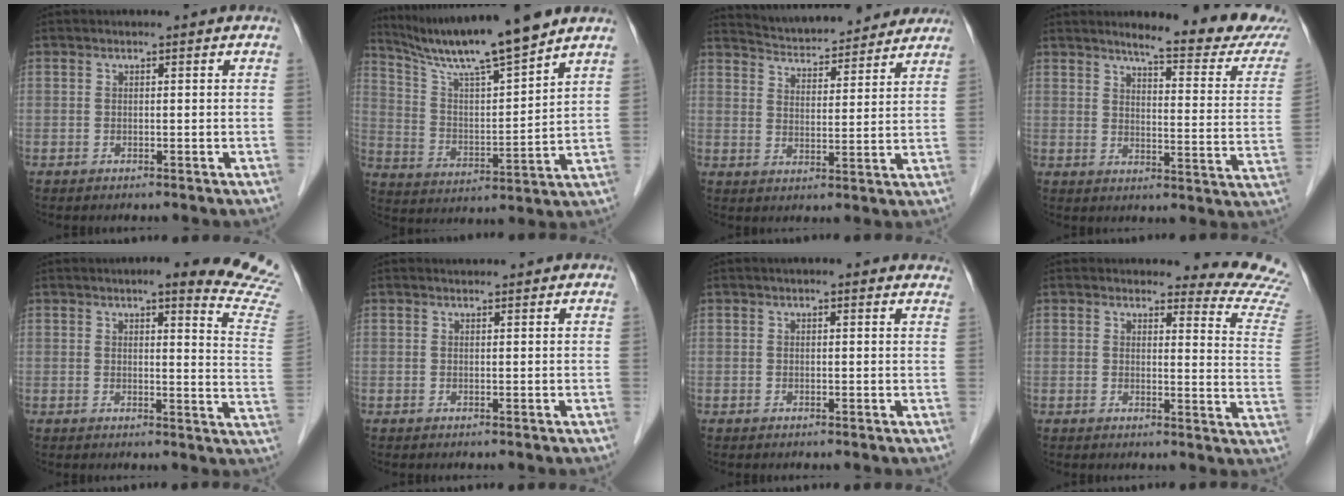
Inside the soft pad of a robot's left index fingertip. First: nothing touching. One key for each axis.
{"total": 14.3, "fx": 12.5, "fy": -0.7, "fz": 7.0, "tx": -0.131, "ty": 0.001, "tz": 0.225}
{"total": 15.6, "fx": 14.7, "fy": 2.8, "fz": 4.3, "tx": -0.063, "ty": 0.018, "tz": 0.206}
{"total": 16.2, "fx": 14.5, "fy": 1.3, "fz": 7.1, "tx": -0.081, "ty": -0.063, "tz": 0.164}
{"total": 14.1, "fx": 13.0, "fy": 0.7, "fz": 5.3, "tx": -0.038, "ty": -0.079, "tz": 0.112}
{"total": 2.0, "fx": 1.9, "fy": 0.4, "fz": 0.4, "tx": -0.012, "ty": 0.019, "tz": 0.028}
{"total": 5.3, "fx": 4.5, "fy": 1.2, "fz": 2.4, "tx": -0.024, "ty": 0.022, "tz": 0.043}
{"total": 10.8, "fx": 10.8, "fy": 0.0, "fz": 0.2, "tx": 0.017, "ty": -0.120, "tz": 0.084}